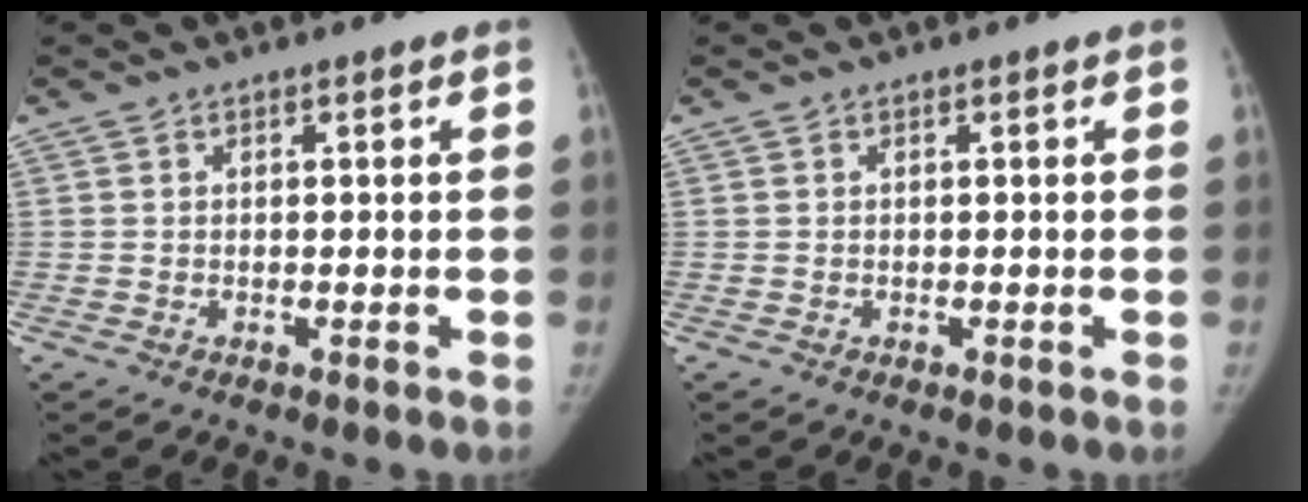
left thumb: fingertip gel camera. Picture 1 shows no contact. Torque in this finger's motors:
{"motor_torque": [-0.01, 0.02, -0.13, -0.03, 0.00]}